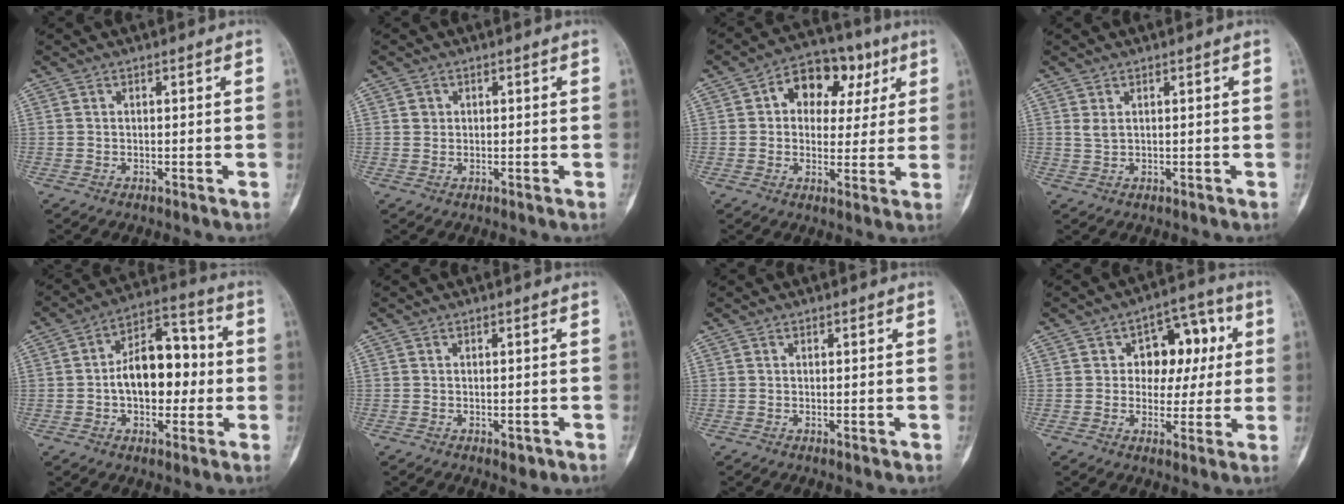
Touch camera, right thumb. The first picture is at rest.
{"total": 1.9, "force": [0.4, 1.8, 0.5], "torque": [0.003, 0.001, 0.005]}
{"total": 12.6, "force": [4.1, 9.0, 7.8], "torque": [-0.055, 0.013, 0.055]}
{"total": 1.2, "force": [0.5, 0.6, 0.9], "torque": [-0.018, 0.002, 0.016]}
{"total": 14.2, "force": [-0.6, 8.9, 11.1], "torque": [-0.135, 0.038, -0.012]}
{"total": 1.8, "force": [-0.8, 1.0, 1.1], "torque": [-0.005, 0.001, -0.007]}
{"total": 0.7, "force": [-0.2, 0.2, 0.6], "torque": [-0.005, -0.002, -0.003]}
{"total": 11.1, "force": [2.1, 7.7, 7.7], "torque": [-0.044, 0.015, 0.024]}